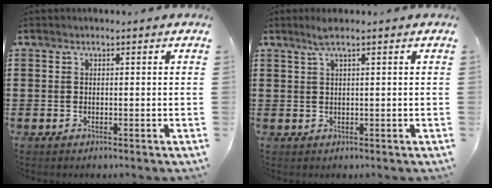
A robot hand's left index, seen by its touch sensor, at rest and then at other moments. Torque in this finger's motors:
{"motor_torque": [0.88, -0.99, 0.23, 0.05]}